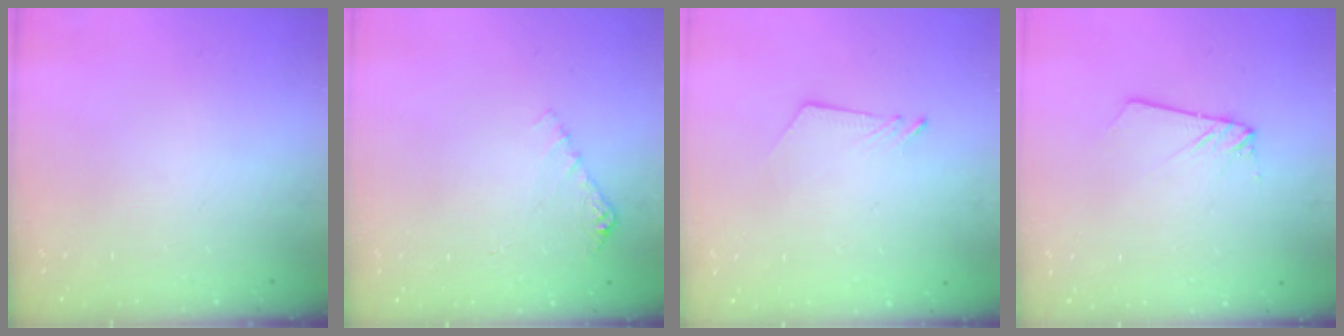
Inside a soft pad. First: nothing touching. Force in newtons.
{"total": 4.3, "press": 4.3, "slide": 0.5}
{"total": 2.6, "press": 2.6, "slide": 0.3}
{"total": 2.3, "press": 2.3, "slide": 0.1}